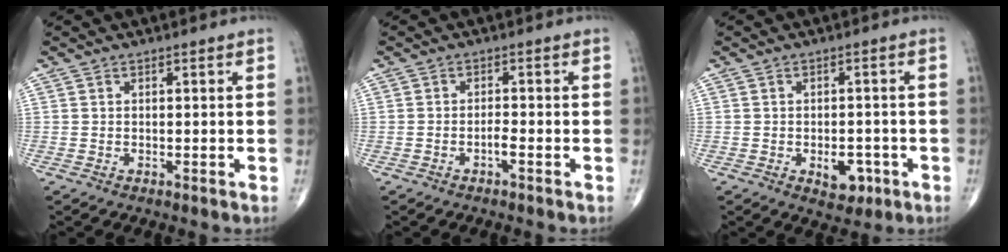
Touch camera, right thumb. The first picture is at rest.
{"total": 1.4, "force": [-0.8, 0.2, 1.1], "torque": [-0.022, 0.005, -0.016]}
{"total": 4.9, "force": [-1.8, 3.0, 3.5], "torque": [-0.029, 0.007, -0.017]}